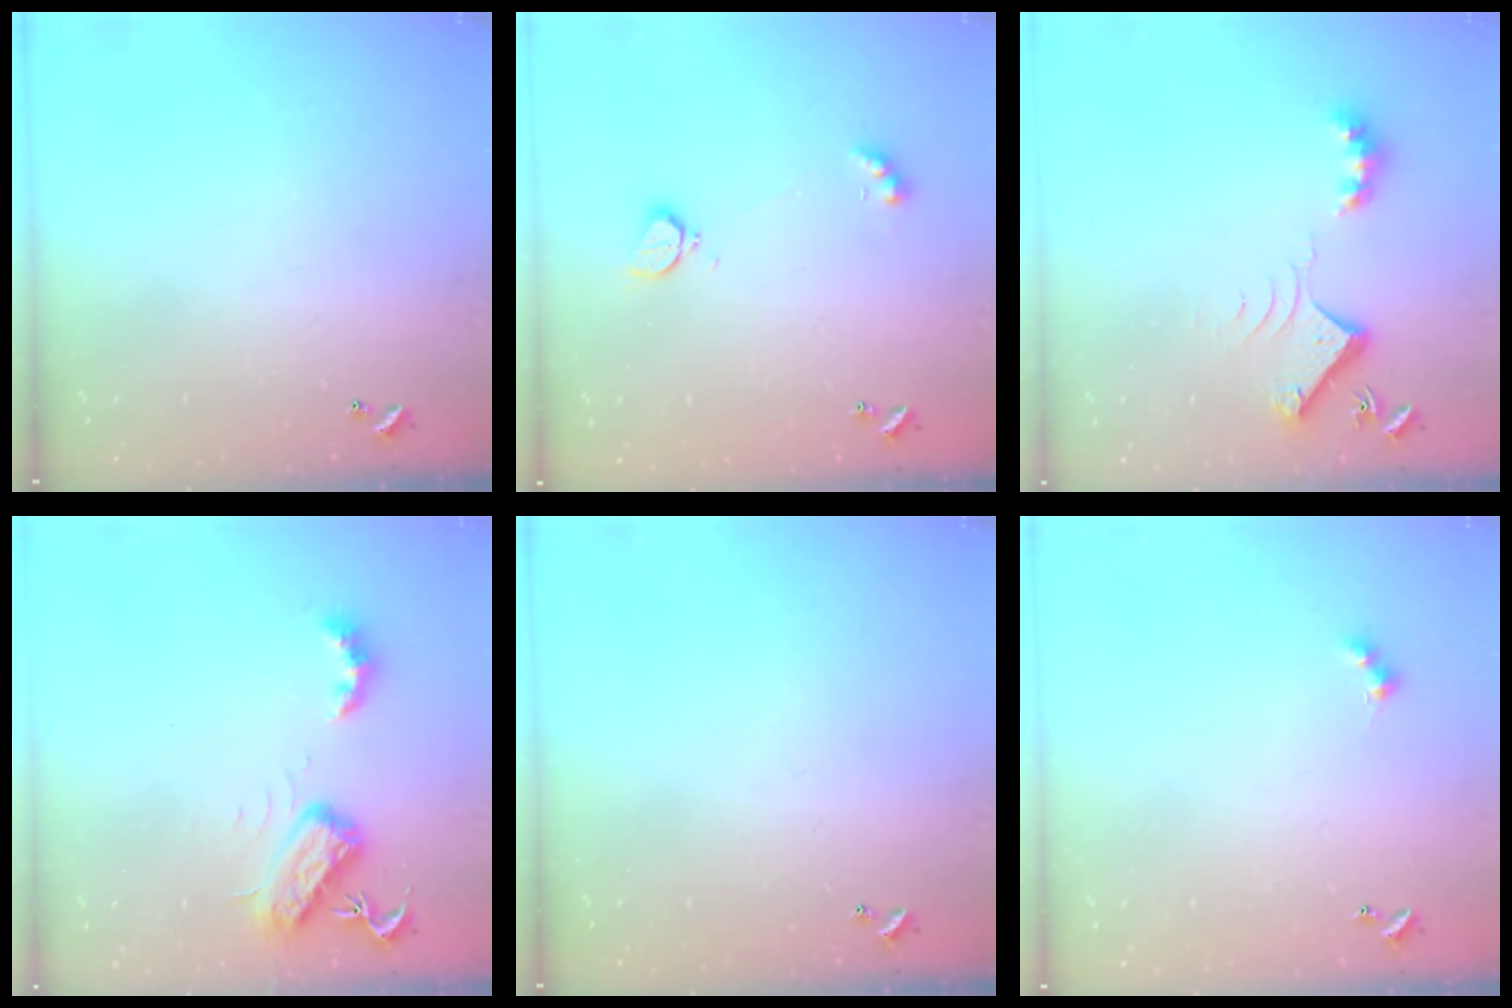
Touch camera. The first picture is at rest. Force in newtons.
{"total": 2.8, "press": 2.7, "slide": 0.6}
{"total": 8.2, "press": 8.1, "slide": 0.8}
{"total": 5.9, "press": 5.9, "slide": 0.7}
{"total": 0.0}
{"total": 3.0, "press": 2.9, "slide": 0.5}